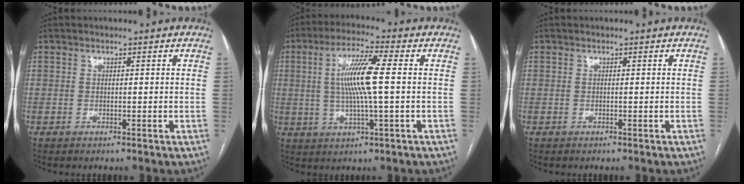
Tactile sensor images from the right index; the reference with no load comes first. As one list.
[{"total": 9.6, "force": [0.9, 0.3, 9.6], "torque": [-0.188, 0.003, 0.015]}, {"total": 0.0}]